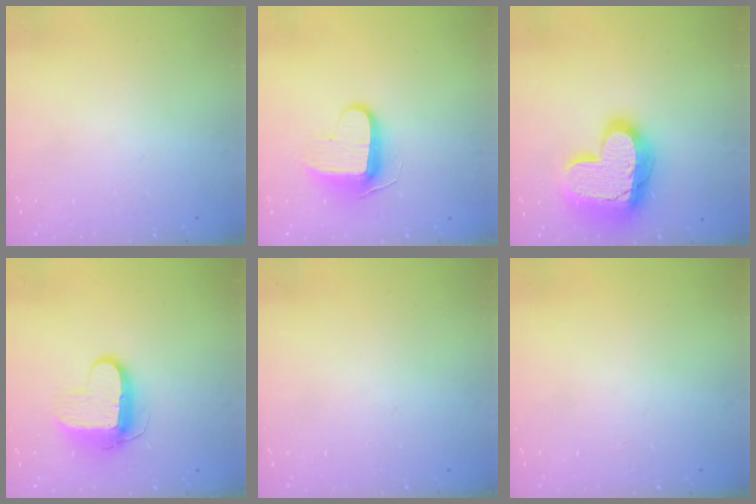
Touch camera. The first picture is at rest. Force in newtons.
{"total": 9.2, "press": 9.2, "slide": 0.9}
{"total": 21.7, "press": 21.6, "slide": 1.9}
{"total": 10.2, "press": 10.1, "slide": 0.8}
{"total": 0.0}
{"total": 0.0}